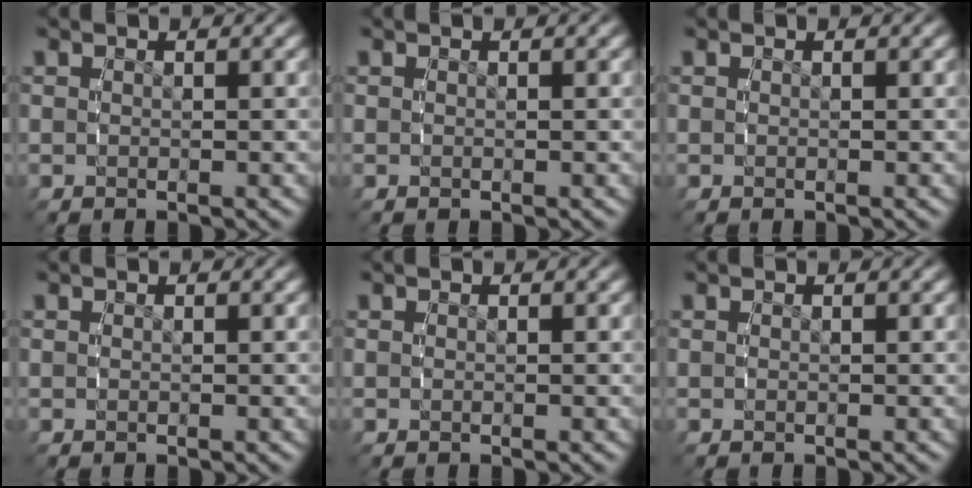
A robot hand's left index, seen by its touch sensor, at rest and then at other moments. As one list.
[{"total": 0.0}, {"total": 0.0}, {"total": 0.0}, {"total": 0.0}, {"total": 0.0}]